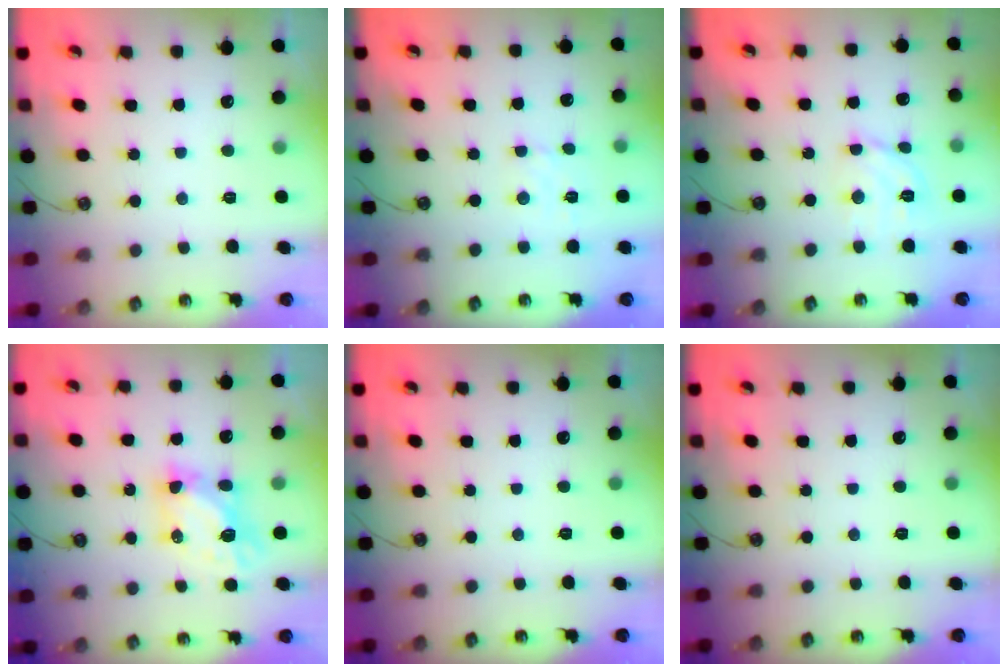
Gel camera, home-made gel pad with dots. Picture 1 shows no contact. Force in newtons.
{"total": 2.1, "press": 2.0, "slide": 0.6}
{"total": 10.2, "press": 10.1, "slide": 1.4}
{"total": 6.6, "press": 6.6, "slide": 0.5}
{"total": 0.0}
{"total": 0.0}